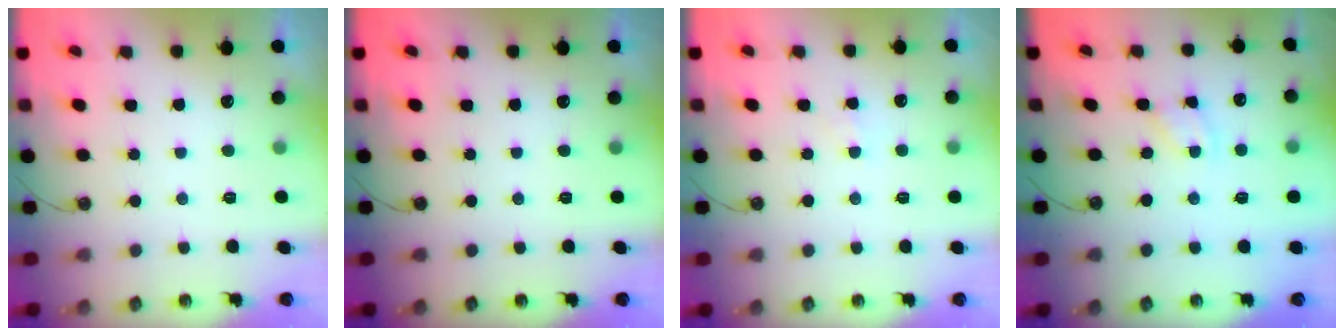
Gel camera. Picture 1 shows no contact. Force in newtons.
{"total": 0.0}
{"total": 3.0, "press": 3.0, "slide": 0.4}
{"total": 1.9, "press": 1.9, "slide": 0.3}